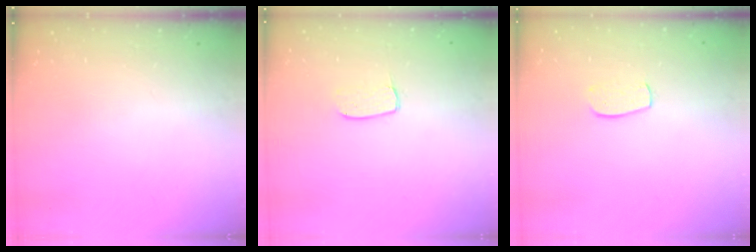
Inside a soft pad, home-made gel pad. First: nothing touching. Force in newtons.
{"total": 3.7, "press": 3.7, "slide": 0.3}
{"total": 6.9, "press": 6.8, "slide": 0.4}